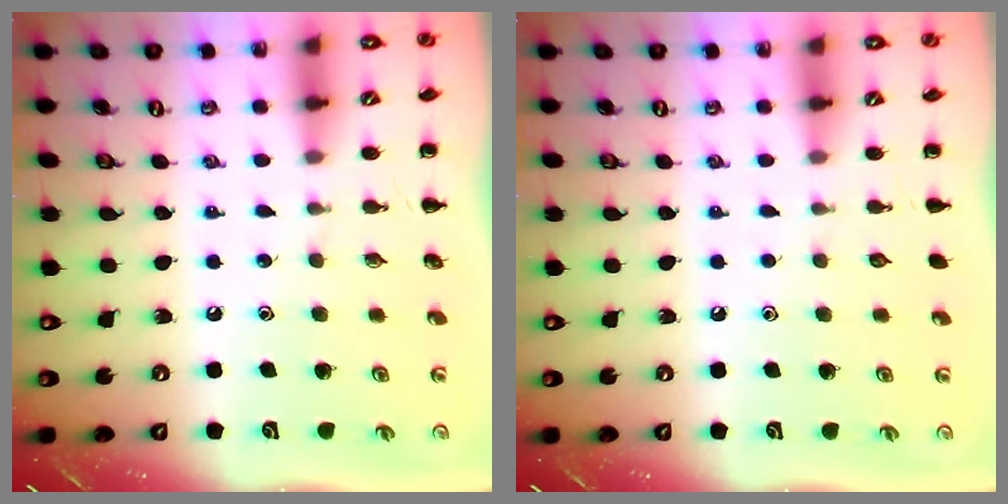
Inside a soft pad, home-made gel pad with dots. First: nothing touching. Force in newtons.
{"total": 0.0}